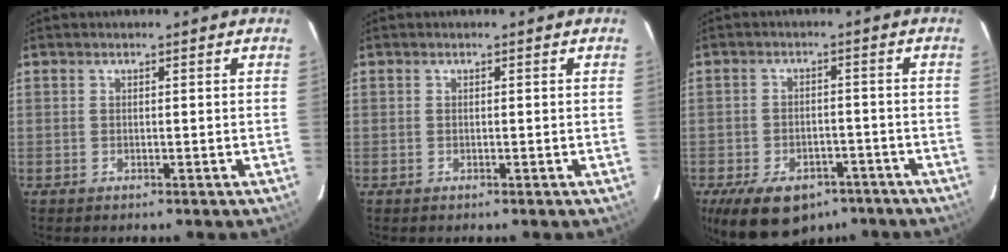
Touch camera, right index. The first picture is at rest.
{"total": 0.0}
{"total": 14.5, "force": [-9.6, 8.1, 7.3], "torque": [-0.164, -0.009, -0.135]}